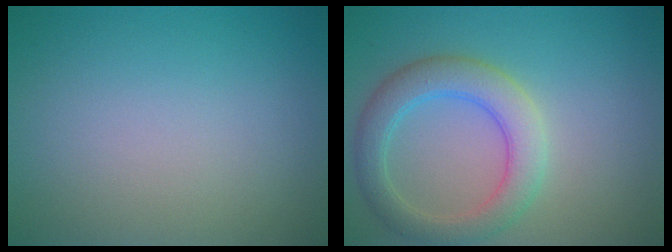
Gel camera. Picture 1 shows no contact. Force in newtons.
{"total": 4.6, "press": 4.6, "slide": 0.6}